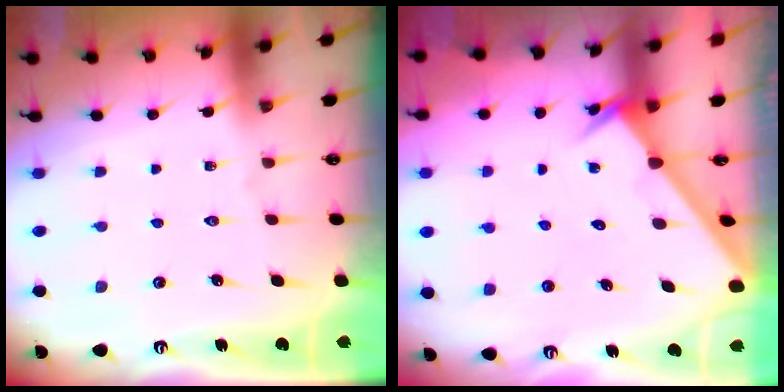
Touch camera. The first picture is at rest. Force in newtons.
{"total": 1.8, "press": 1.8, "slide": 0.2}